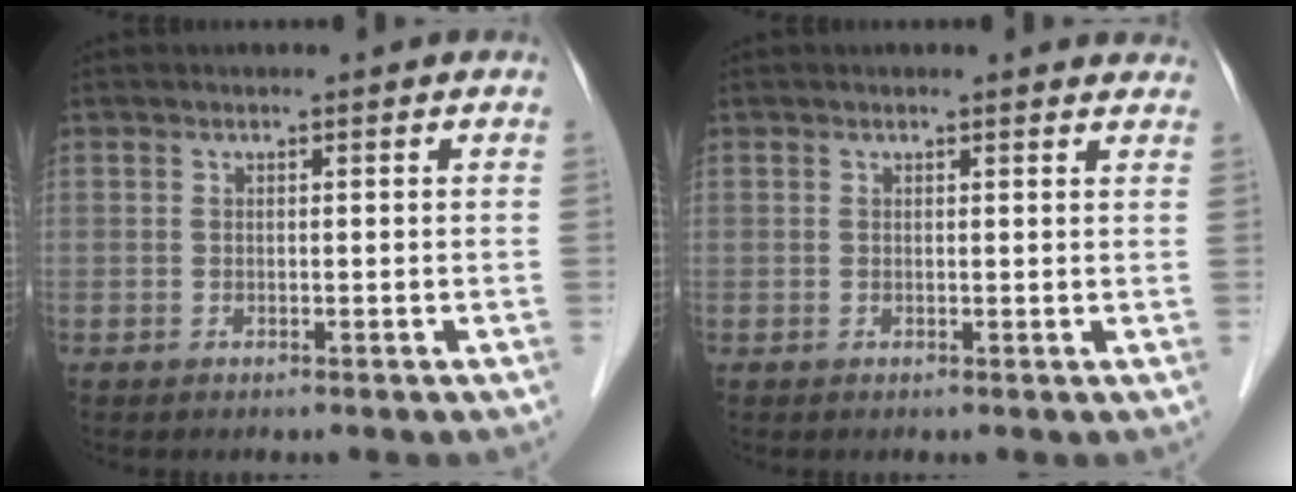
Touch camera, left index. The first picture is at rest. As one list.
[{"total": 2.6, "force": [2.5, 0.5, 0.3], "torque": [-0.006, -0.009, 0.011]}]